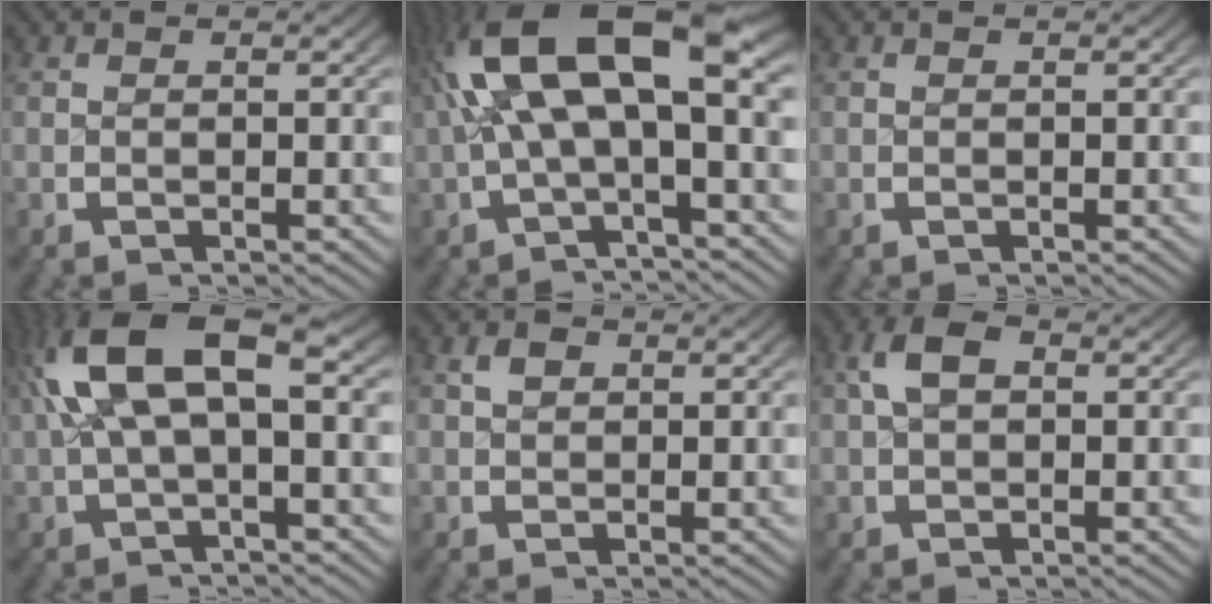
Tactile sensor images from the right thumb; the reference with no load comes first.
{"total": 12.7, "force": [1.6, 6.5, 10.8], "torque": [-0.211, 0.007, 0.028]}
{"total": 0.0}
{"total": 8.8, "force": [1.7, 4.2, 7.5], "torque": [-0.157, 0.015, 0.030]}
{"total": 1.7, "force": [0.9, 1.2, 0.8], "torque": [-0.011, -0.001, 0.020]}
{"total": 3.8, "force": [1.3, 2.4, 2.7], "torque": [-0.059, 0.002, 0.024]}